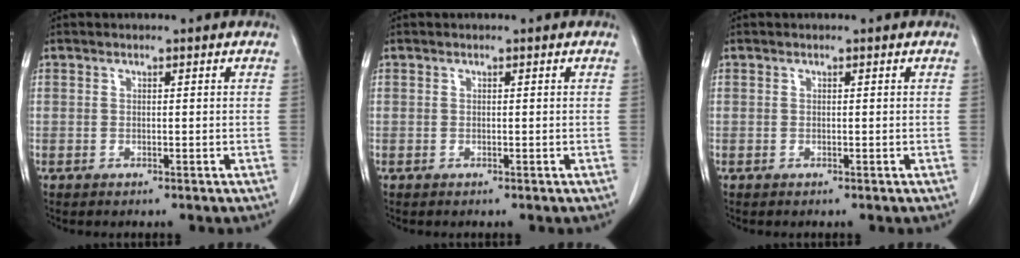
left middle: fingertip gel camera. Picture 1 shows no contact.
{"total": 0.0}
{"total": 0.0}